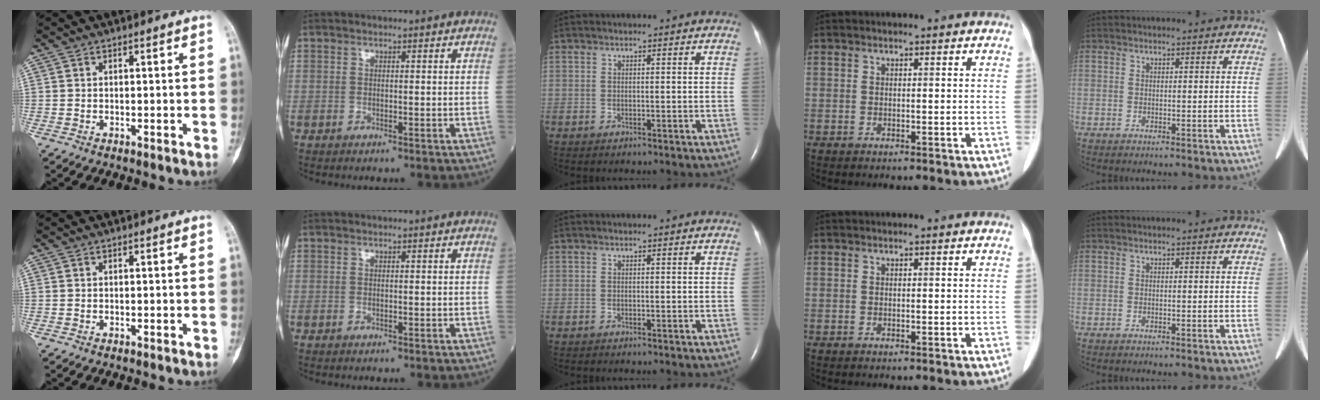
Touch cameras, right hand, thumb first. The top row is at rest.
{}